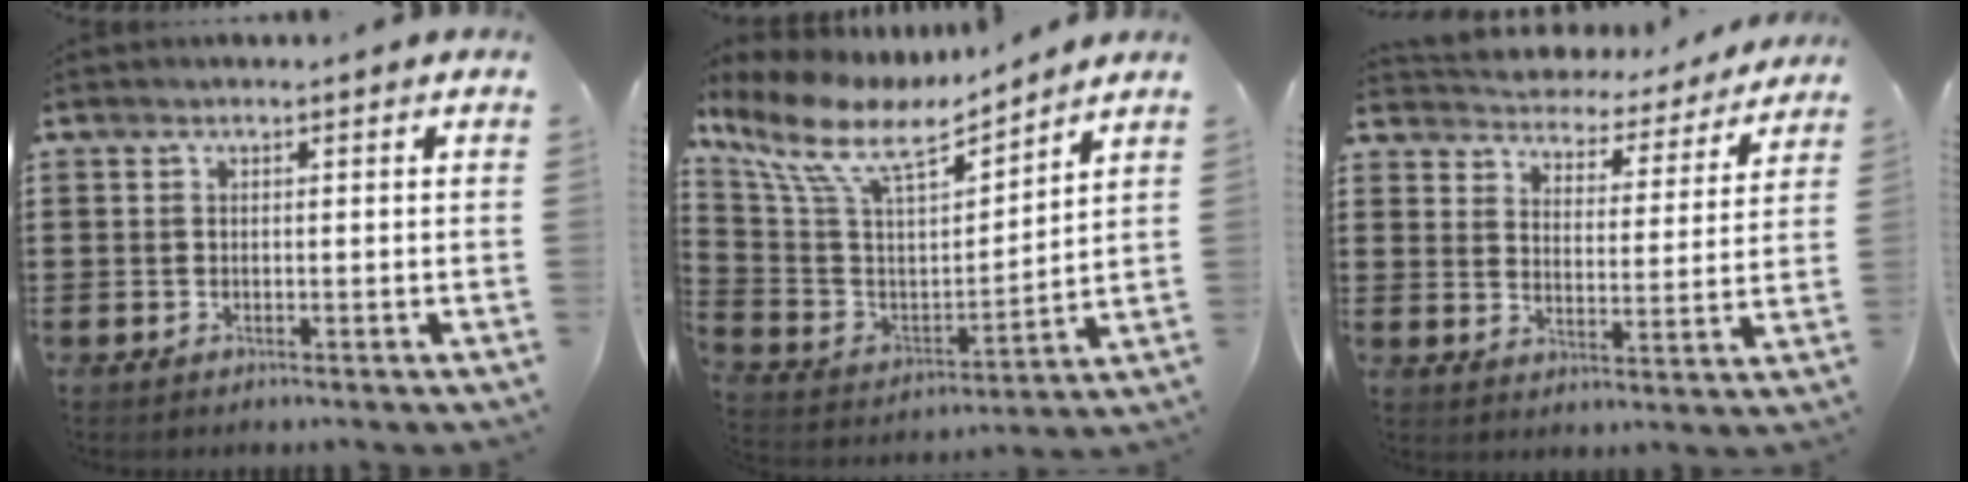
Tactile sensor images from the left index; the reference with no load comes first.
{"total": 10.1, "force": [7.1, 3.6, 6.3], "torque": [-0.151, -0.040, 0.119]}
{"total": 3.7, "force": [3.6, 0.4, -0.1], "torque": [-0.023, -0.033, 0.055]}